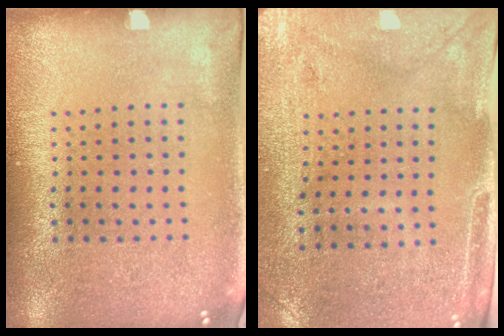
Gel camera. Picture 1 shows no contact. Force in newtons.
{"total": 3.0, "press": 2.5, "slide": 1.5}